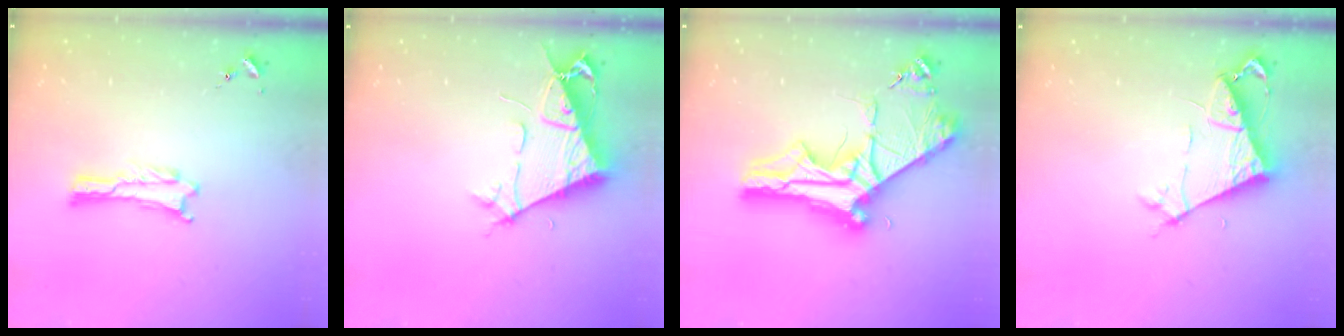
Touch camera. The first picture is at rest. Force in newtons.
{"total": 7.7, "press": 7.7, "slide": 0.8}
{"total": 10.7, "press": 10.6, "slide": 1.2}
{"total": 6.9, "press": 6.9, "slide": 0.7}